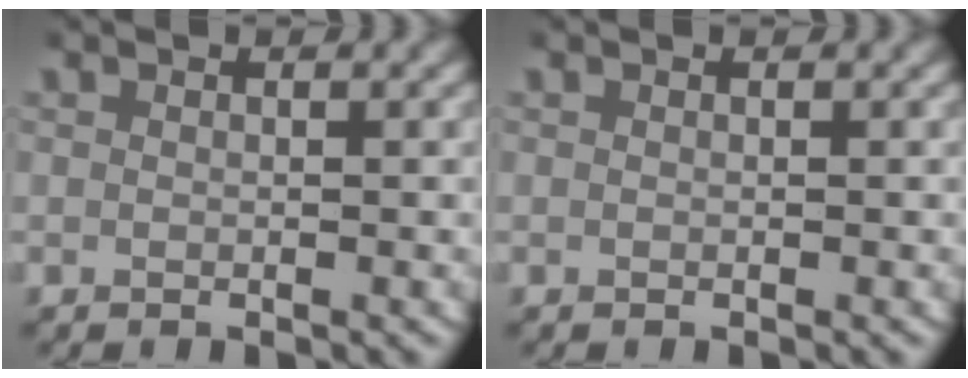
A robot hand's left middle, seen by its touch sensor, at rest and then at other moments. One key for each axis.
{"total": 0.0}